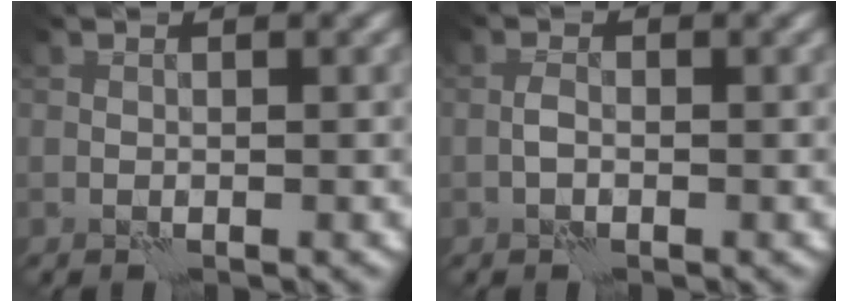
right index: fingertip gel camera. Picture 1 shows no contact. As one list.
[{"total": 0.7, "force": [-0.3, 0.2, 0.6], "torque": [-0.012, 0.003, -0.010]}]